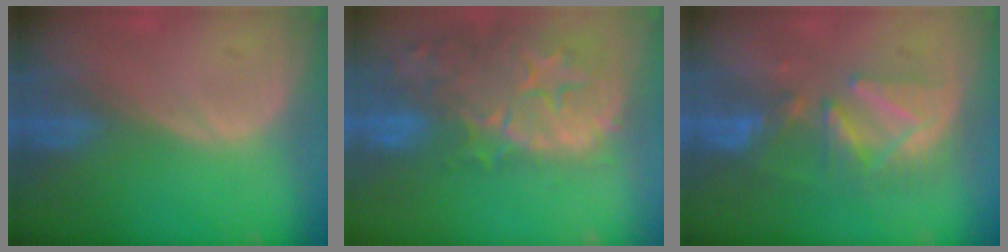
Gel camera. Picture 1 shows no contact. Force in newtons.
{"total": 14.9, "press": 11.8, "slide": 9.0}
{"total": 8.3, "press": 7.9, "slide": 2.6}